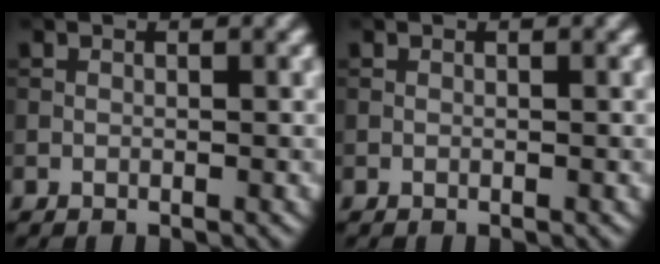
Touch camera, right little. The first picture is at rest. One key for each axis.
{"total": 0.0}